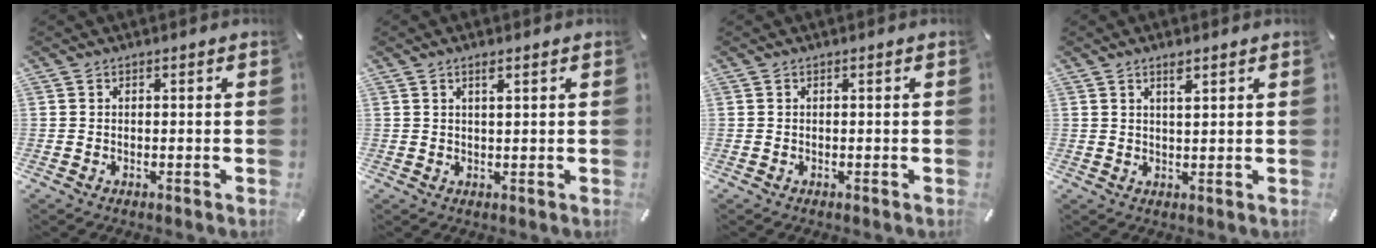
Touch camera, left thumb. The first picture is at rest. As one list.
[{"total": 1.8, "force": [1.0, 0.3, 1.4], "torque": [-0.030, 0.000, 0.017]}, {"total": 0.0}, {"total": 2.6, "force": [1.7, 0.7, 1.8], "torque": [-0.031, -0.002, 0.028]}]